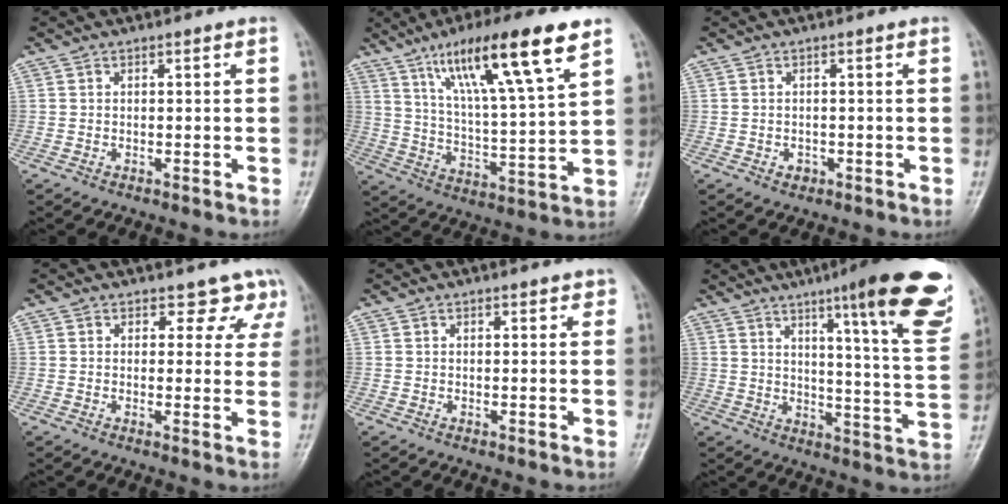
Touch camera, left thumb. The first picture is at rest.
{"total": 18.6, "force": [10.6, 2.7, 15.1], "torque": [-0.249, -0.035, 0.186]}
{"total": 1.4, "force": [-0.5, 1.1, 0.5], "torque": [-0.002, 0.003, -0.005]}
{"total": 5.3, "force": [4.2, 3.2, 0.7], "torque": [0.033, -0.022, 0.031]}
{"total": 1.3, "force": [0.9, 0.7, 0.6], "torque": [0.002, -0.003, 0.006]}
{"total": 23.2, "force": [13.3, 3.2, 18.7], "torque": [-0.225, -0.060, 0.173]}